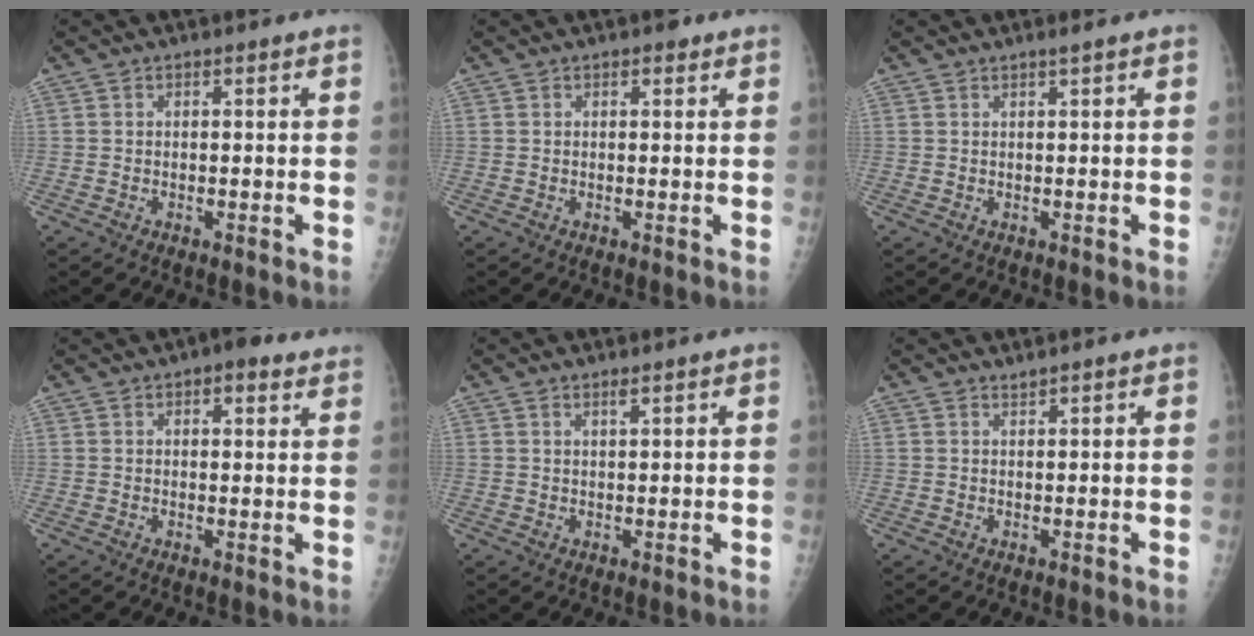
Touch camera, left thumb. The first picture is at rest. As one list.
[{"total": 1.4, "force": [0.9, 0.7, 0.9], "torque": [-0.004, -0.001, 0.008]}, {"total": 0.7, "force": [0.5, -0.2, 0.5], "torque": [-0.016, -0.005, 0.014]}, {"total": 5.4, "force": [3.5, 2.4, 3.4], "torque": [-0.022, -0.008, 0.041]}, {"total": 1.3, "force": [1.0, 0.3, 0.8], "torque": [-0.014, -0.005, 0.018]}, {"total": 0.7, "force": [0.7, -0.1, 0.1], "torque": [-0.002, -0.006, 0.014]}]